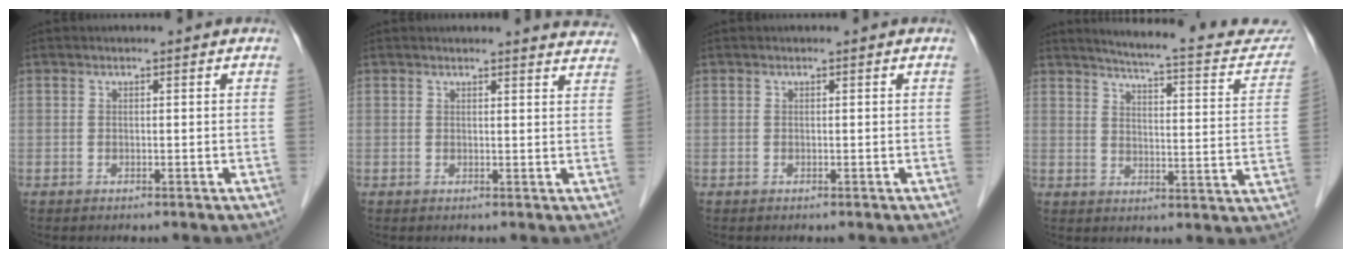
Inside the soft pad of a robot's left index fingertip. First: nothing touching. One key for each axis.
{"total": 6.1, "fx": 6.1, "fy": 0.4, "fz": 0.4, "tx": 0.005, "ty": -0.018, "tz": 0.041}
{"total": 0.0}
{"total": 18.6, "fx": 16.9, "fy": 3.0, "fz": 7.2, "tx": -0.082, "ty": -0.029, "tz": 0.197}